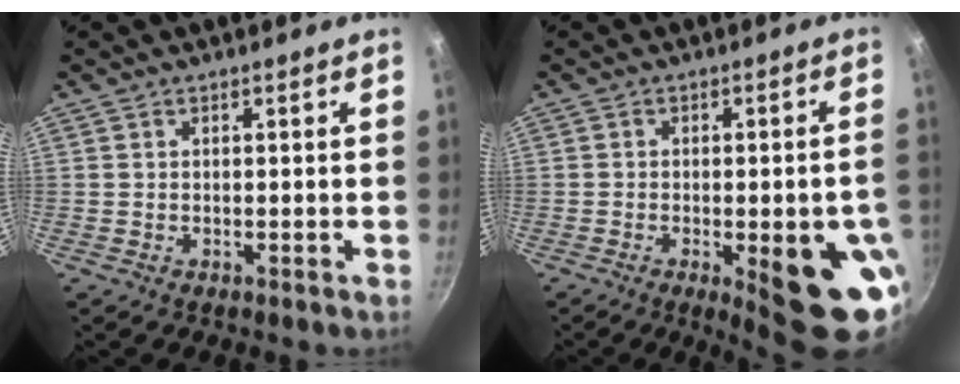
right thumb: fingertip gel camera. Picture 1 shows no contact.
{"total": 15.0, "force": [-4.4, 4.6, 13.6], "torque": [-0.141, 0.007, -0.049]}